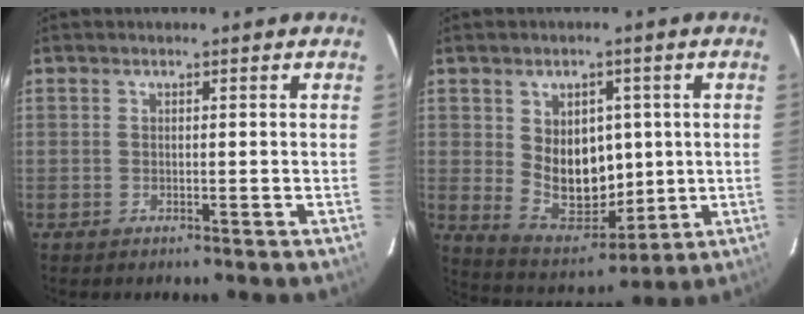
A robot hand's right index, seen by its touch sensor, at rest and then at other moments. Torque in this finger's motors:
{"motor_torque": [0.40, -0.08, 0.36, 0.08]}